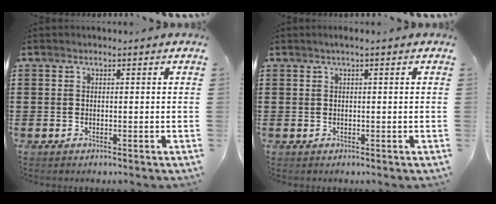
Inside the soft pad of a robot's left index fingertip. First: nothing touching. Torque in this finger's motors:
{"motor_torque": [0.10, -0.03, 0.06, -0.01]}